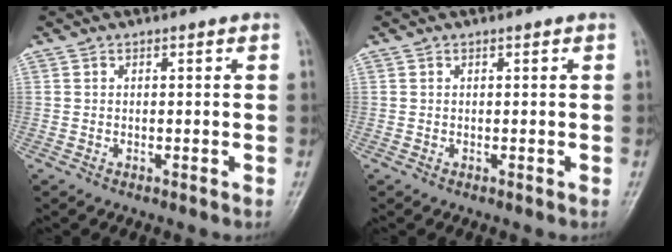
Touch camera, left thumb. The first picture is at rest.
{"total": 0.0}